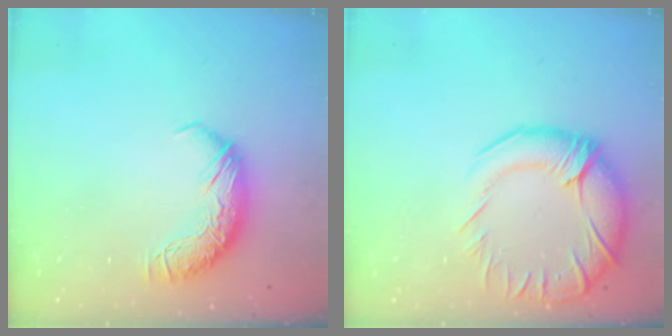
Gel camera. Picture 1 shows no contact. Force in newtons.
{"total": 9.0, "press": 7.7, "slide": 4.6}